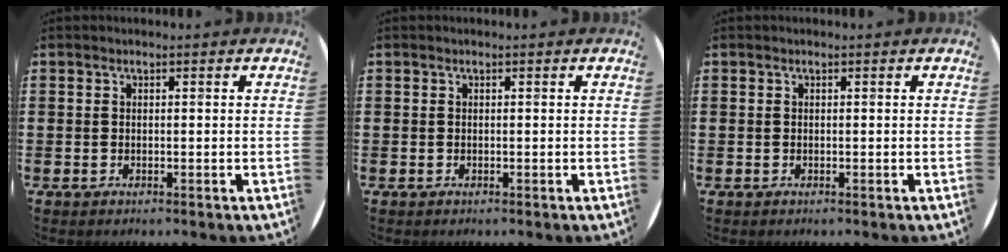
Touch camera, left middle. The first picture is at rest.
{"total": 0.0}
{"total": 0.0}